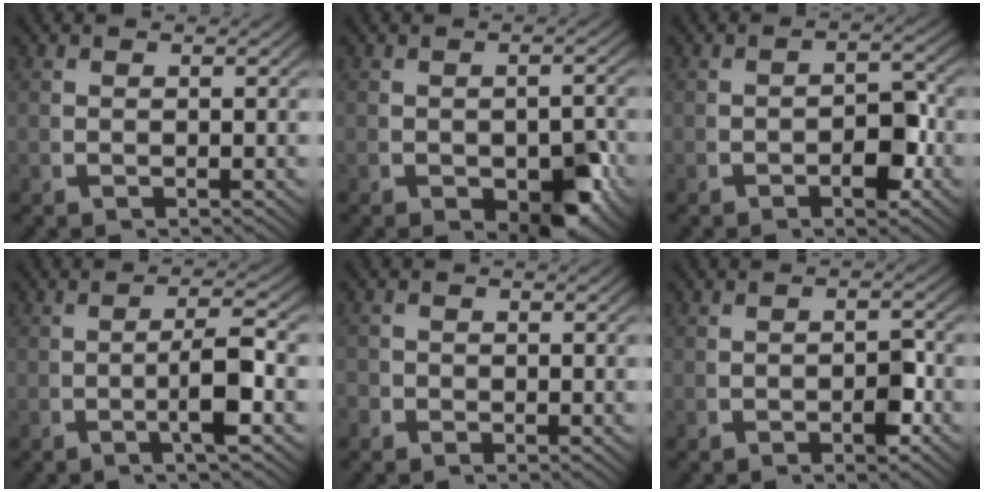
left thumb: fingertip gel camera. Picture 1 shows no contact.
{"total": 5.6, "force": [-1.8, 3.0, 4.3], "torque": [-0.060, -0.029, -0.015]}
{"total": 3.5, "force": [-1.0, 1.8, 2.8], "torque": [-0.043, -0.010, -0.012]}
{"total": 4.2, "force": [-0.6, 0.8, 4.1], "torque": [-0.074, 0.000, -0.013]}
{"total": 0.9, "force": [-0.6, 0.7, -0.1], "torque": [0.002, -0.007, -0.014]}
{"total": 2.2, "force": [-0.8, 1.1, 1.7], "torque": [-0.025, -0.009, -0.012]}